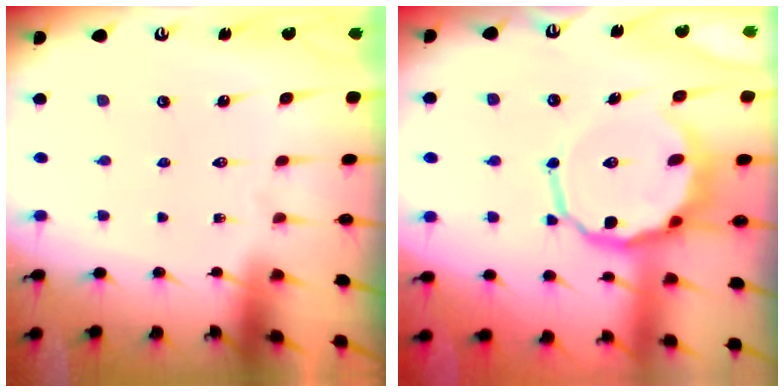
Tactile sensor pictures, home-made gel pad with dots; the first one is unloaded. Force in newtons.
{"total": 10.4, "press": 9.9, "slide": 3.1}